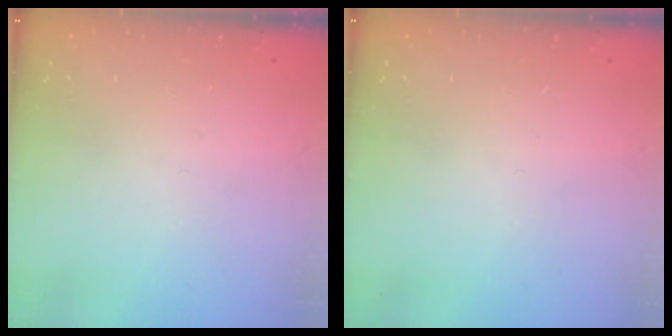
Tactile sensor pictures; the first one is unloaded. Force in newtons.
{"total": 0.0}